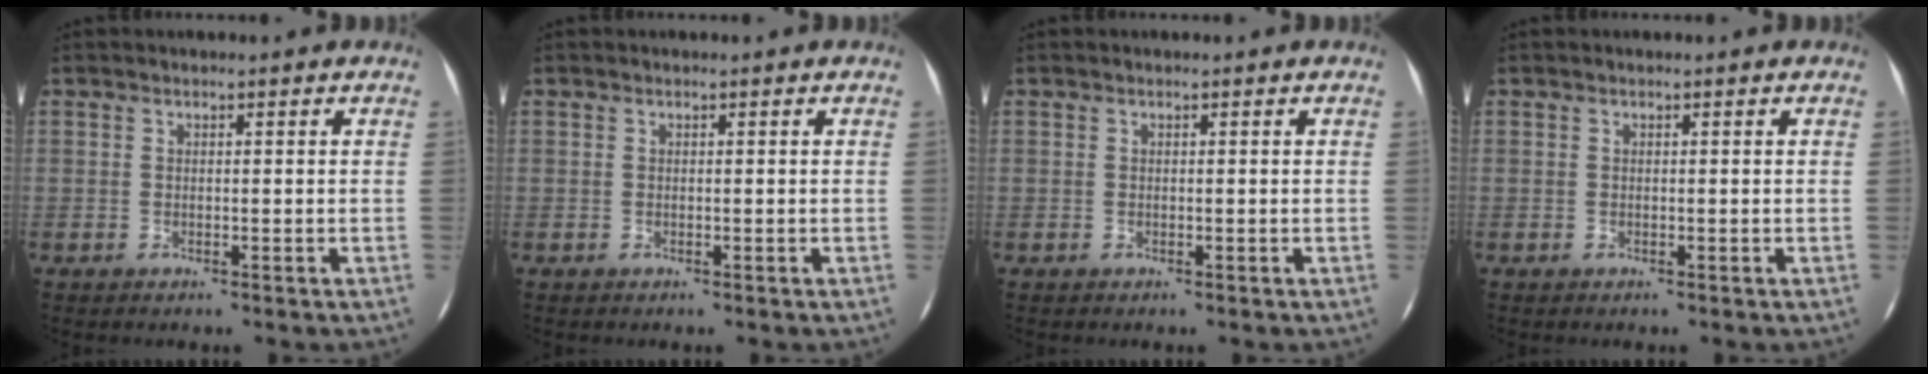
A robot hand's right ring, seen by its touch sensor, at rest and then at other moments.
{"total": 0.0}
{"total": 0.0}
{"total": 0.0}